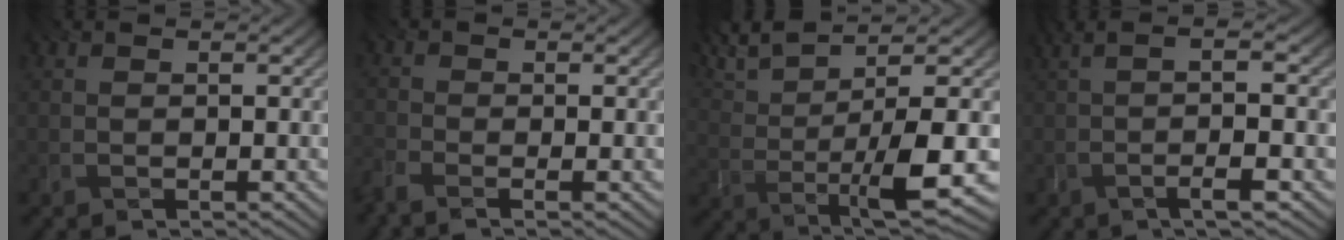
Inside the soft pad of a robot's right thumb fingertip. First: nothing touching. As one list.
[{"total": 2.8, "force": [-2.5, 0.7, 1.0], "torque": [-0.031, -0.004, -0.064]}, {"total": 10.1, "force": [2.9, 2.8, 9.3], "torque": [-0.183, 0.005, 0.054]}, {"total": 5.3, "force": [-1.5, 0.5, 5.0], "torque": [-0.079, 0.012, -0.032]}]